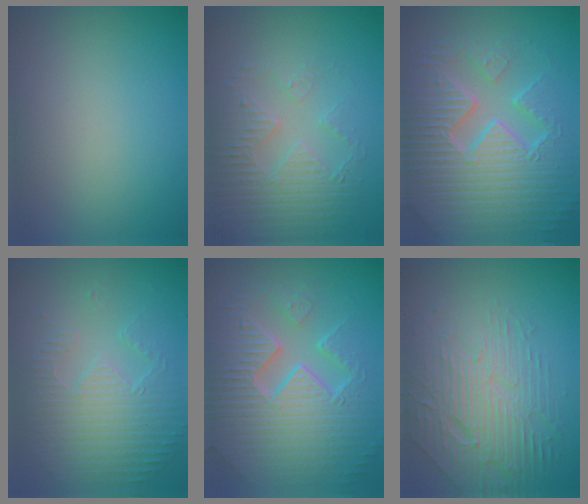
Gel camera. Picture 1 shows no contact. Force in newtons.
{"total": 4.0, "press": 3.6, "slide": 1.8}
{"total": 9.7, "press": 6.9, "slide": 6.8}
{"total": 5.0, "press": 3.5, "slide": 3.5}
{"total": 11.1, "press": 7.0, "slide": 8.6}
{"total": 5.9, "press": 4.5, "slide": 3.8}